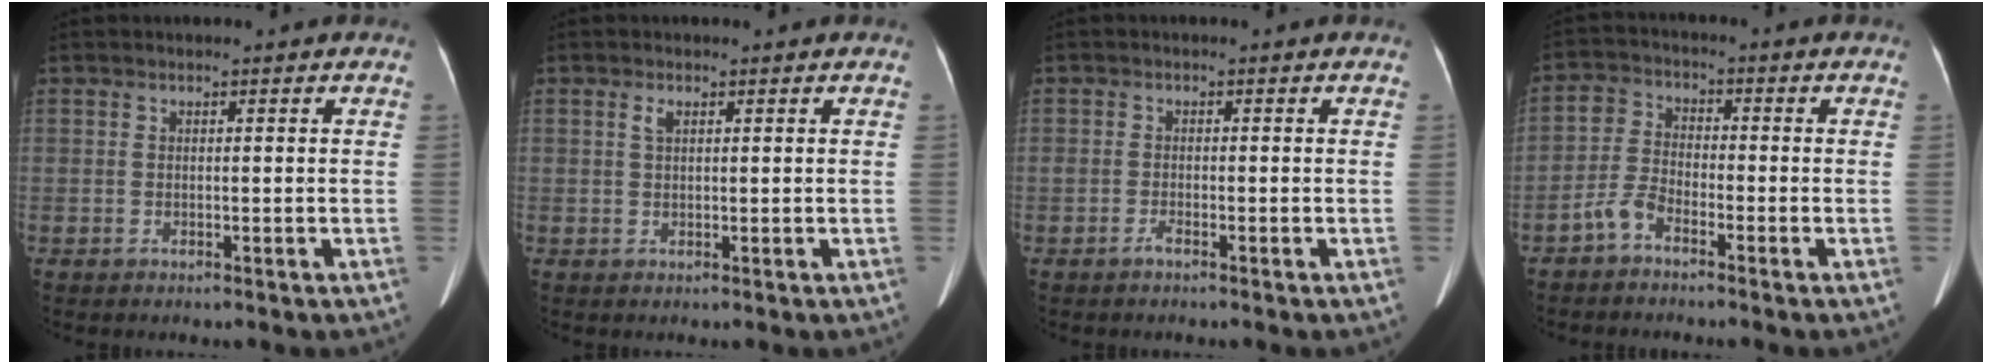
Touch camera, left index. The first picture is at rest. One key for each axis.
{"total": 1.2, "fx": 0.7, "fy": 0.5, "fz": 0.9, "tx": -0.022, "ty": 0.006, "tz": 0.016}
{"total": 0.9, "fx": -0.8, "fy": 0.1, "fz": 0.5, "tx": -0.012, "ty": 0.001, "tz": -0.012}
{"total": 4.1, "fx": -3.1, "fy": 1.8, "fz": 2.0, "tx": -0.051, "ty": 0.000, "tz": -0.065}